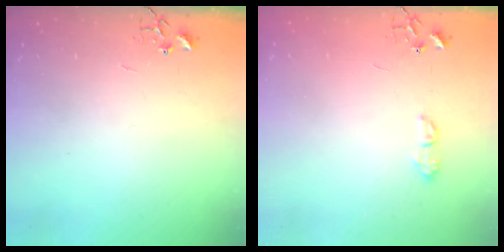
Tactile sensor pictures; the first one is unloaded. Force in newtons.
{"total": 7.0, "press": 7.0, "slide": 0.8}